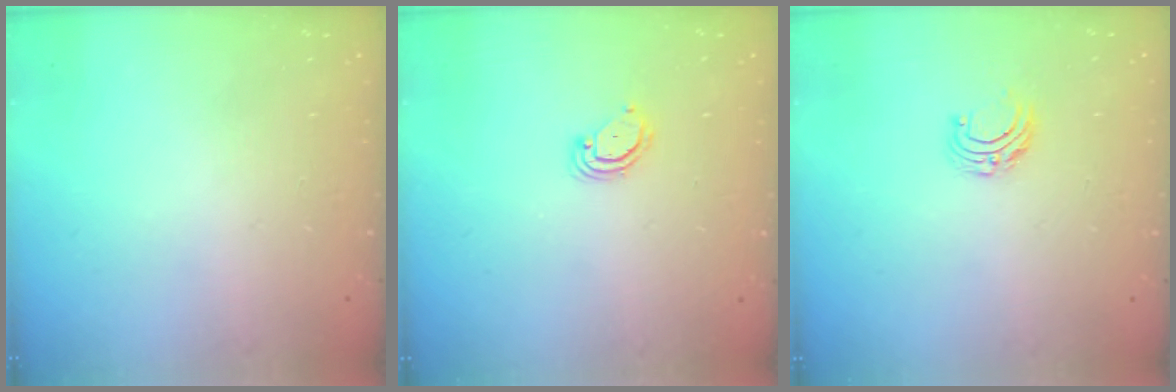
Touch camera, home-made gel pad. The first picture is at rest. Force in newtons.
{"total": 3.2, "press": 3.2, "slide": 0.3}
{"total": 5.0, "press": 5.0, "slide": 0.4}